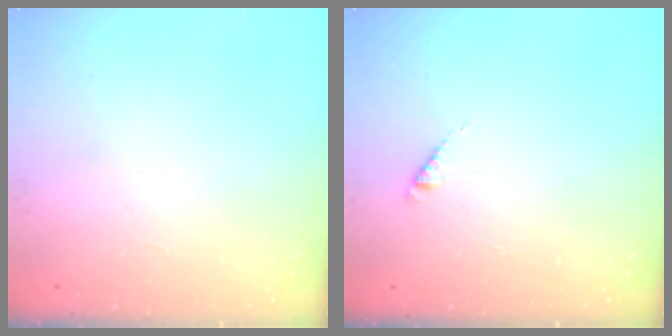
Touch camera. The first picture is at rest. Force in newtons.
{"total": 2.6, "press": 2.6, "slide": 0.4}